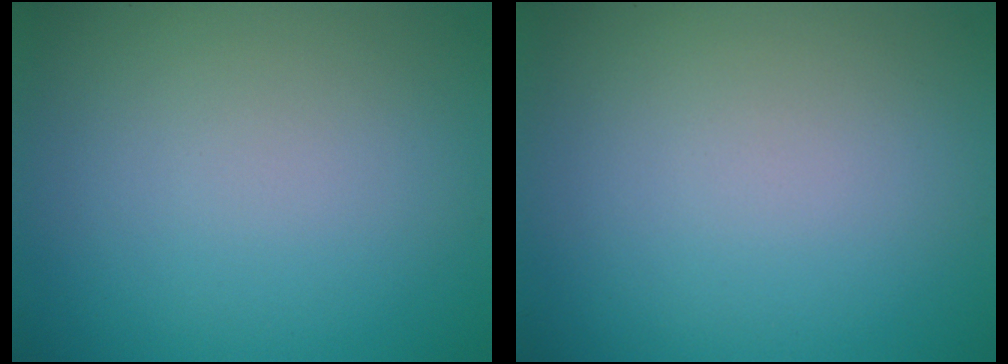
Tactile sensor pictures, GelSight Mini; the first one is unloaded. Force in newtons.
{"total": 0.0}